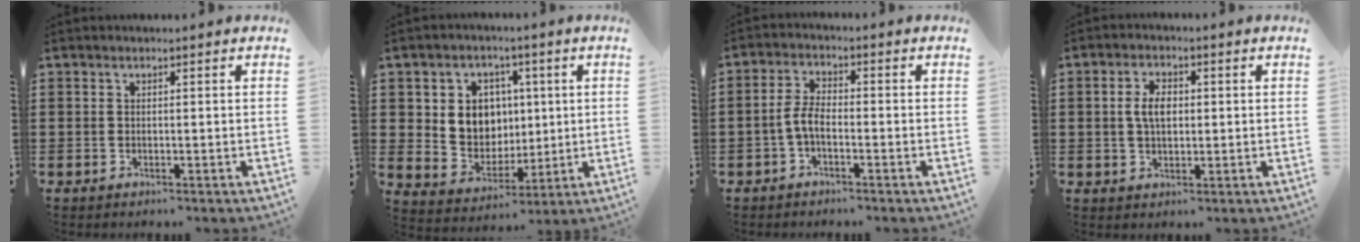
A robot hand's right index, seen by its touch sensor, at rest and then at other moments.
{"total": 7.2, "force": [1.7, 6.6, 2.3], "torque": [-0.056, 0.002, 0.029]}
{"total": 3.8, "force": [-1.5, 1.3, 3.2], "torque": [-0.078, -0.002, -0.034]}
{"total": 4.3, "force": [0.4, 2.2, 3.7], "torque": [-0.068, 0.006, 0.003]}